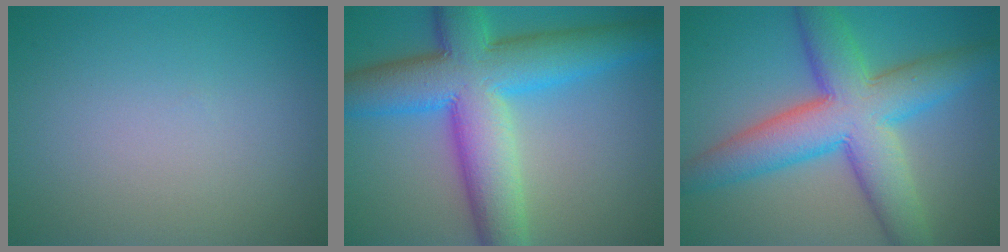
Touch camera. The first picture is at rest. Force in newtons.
{"total": 12.0, "press": 12.0, "slide": 0.2}
{"total": 10.1, "press": 10.1, "slide": 0.1}